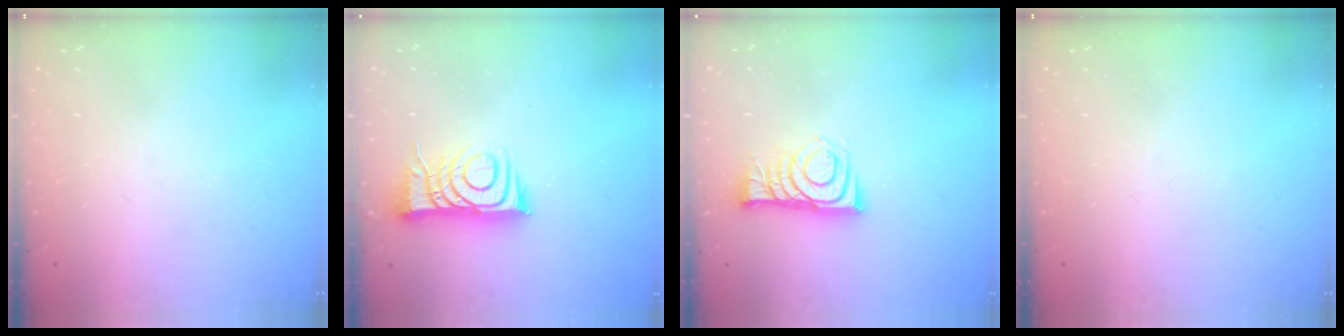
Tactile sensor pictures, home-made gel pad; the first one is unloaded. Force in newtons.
{"total": 9.8, "press": 9.8, "slide": 1.2}
{"total": 8.2, "press": 8.2, "slide": 0.9}
{"total": 2.8, "press": 2.8, "slide": 0.4}